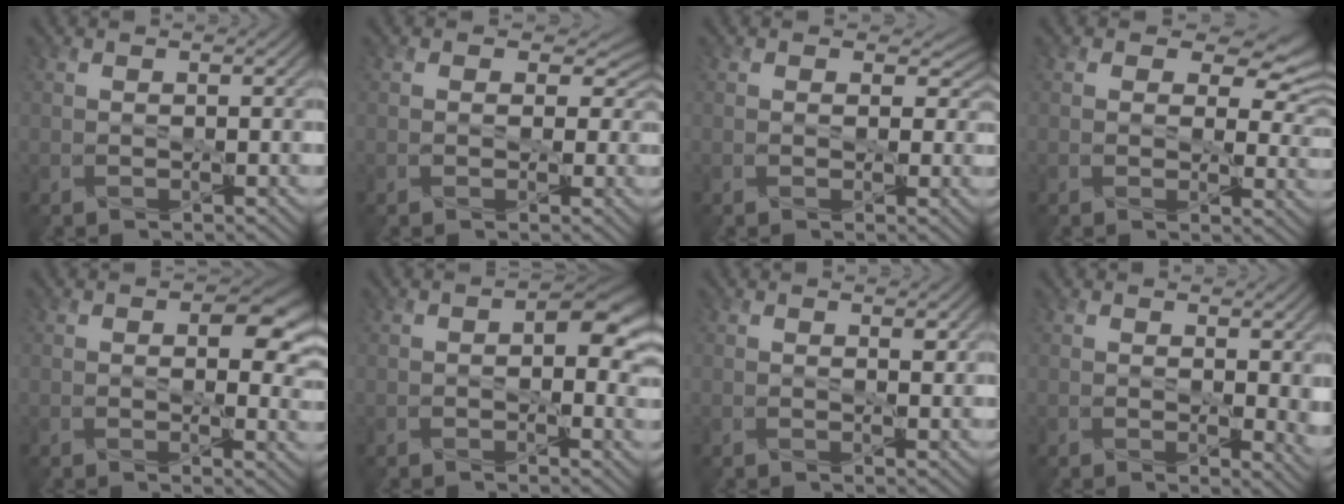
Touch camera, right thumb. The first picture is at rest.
{"total": 3.1, "force": [0.6, 2.7, 1.4], "torque": [-0.021, -0.005, -0.004]}
{"total": 2.3, "force": [0.7, 2.0, 0.9], "torque": [-0.018, -0.007, 0.000]}
{"total": 6.7, "force": [3.0, 4.4, 4.1], "torque": [-0.055, -0.008, 0.038]}
{"total": 7.0, "force": [2.0, 4.1, 5.3], "torque": [-0.068, -0.015, 0.027]}
{"total": 6.0, "force": [0.9, 3.7, 4.7], "torque": [-0.052, -0.010, 0.011]}
{"total": 1.0, "force": [0.7, 0.3, 0.7], "torque": [-0.011, -0.006, 0.014]}
{"total": 3.4, "force": [0.8, 1.7, 2.8], "torque": [-0.035, -0.011, 0.014]}